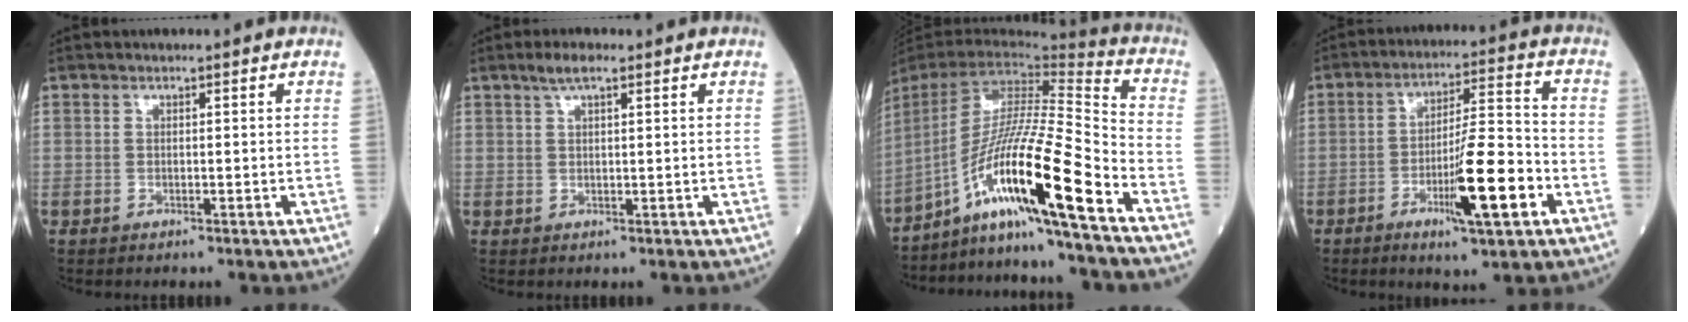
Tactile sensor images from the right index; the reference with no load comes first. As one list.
[{"total": 2.7, "force": [1.9, 0.5, 1.9], "torque": [-0.042, 0.011, 0.037]}, {"total": 19.2, "force": [-11.6, -1.5, 15.3], "torque": [-0.304, -0.015, -0.213]}, {"total": 11.9, "force": [-4.5, 1.0, 11.0], "torque": [-0.184, -0.007, -0.071]}]